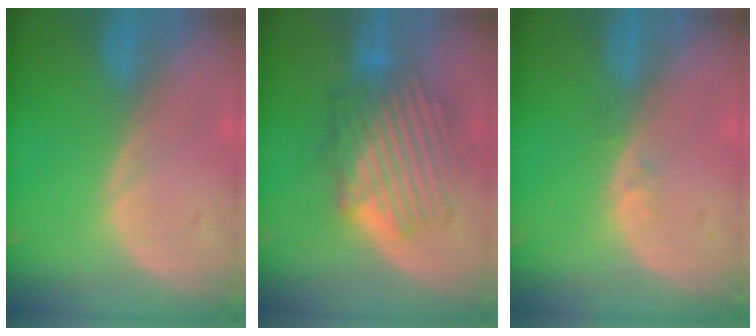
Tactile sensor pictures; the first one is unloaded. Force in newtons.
{"total": 8.5, "press": 8.3, "slide": 2.0}
{"total": 0.8, "press": 0.6, "slide": 0.5}